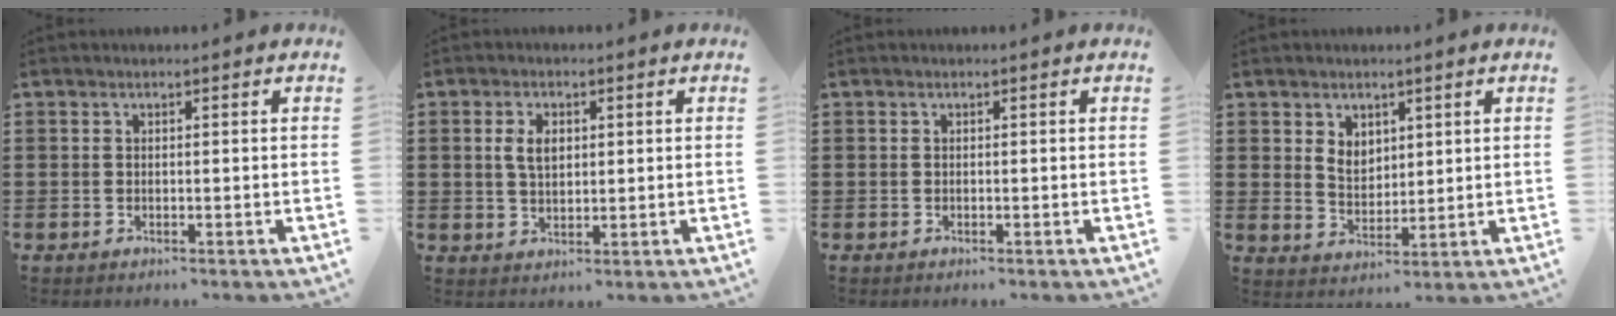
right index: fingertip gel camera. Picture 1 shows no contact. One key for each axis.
{"total": 3.9, "fx": 0.8, "fy": 2.2, "fz": 3.1, "tx": -0.065, "ty": 0.011, "tz": 0.012}
{"total": 0.0}
{"total": 3.8, "fx": 2.0, "fy": 2.9, "fz": 1.4, "tx": -0.030, "ty": 0.007, "tz": 0.035}